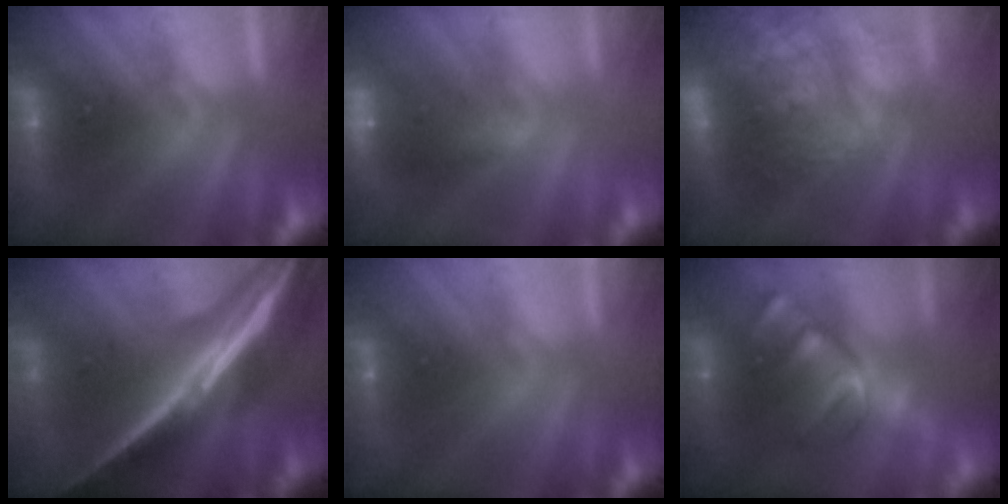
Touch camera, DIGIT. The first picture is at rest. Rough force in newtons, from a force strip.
{"total": 6.4}
{"total": 9.9}
{"total": 6.9}
{"total": 2.4}
{"total": 2.9}